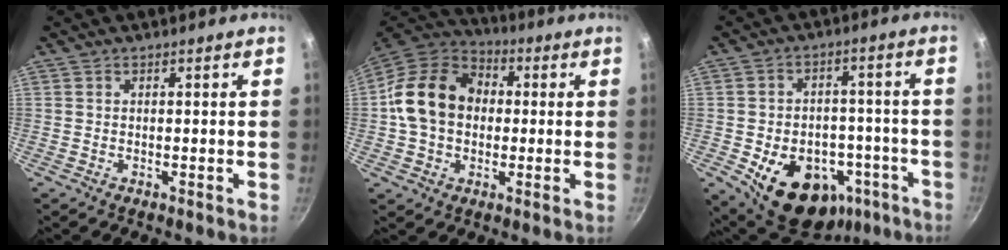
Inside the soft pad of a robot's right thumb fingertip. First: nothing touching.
{"total": 16.5, "force": [0.9, 12.8, 10.5], "torque": [-0.157, 0.034, 0.000]}
{"total": 19.2, "force": [-8.5, 13.2, 11.0], "torque": [-0.128, 0.041, -0.103]}